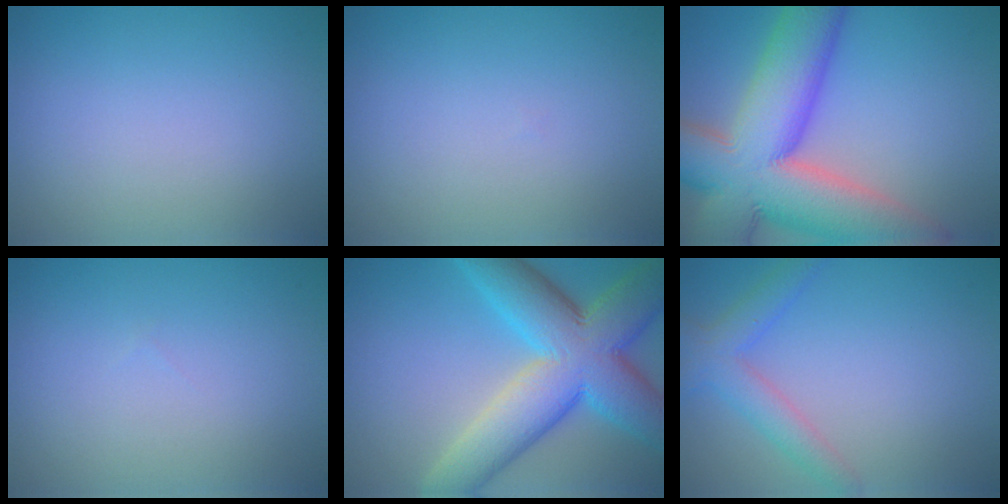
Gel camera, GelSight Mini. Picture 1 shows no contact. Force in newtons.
{"total": 0.0}
{"total": 16.2, "press": 16.1, "slide": 1.0}
{"total": 0.0}
{"total": 11.7, "press": 11.6, "slide": 0.7}
{"total": 3.2, "press": 3.2, "slide": 0.0}